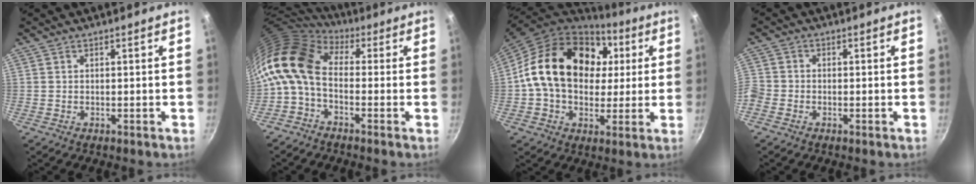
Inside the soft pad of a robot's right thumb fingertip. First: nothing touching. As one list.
[{"total": 13.0, "force": [0.0, 8.1, 10.1], "torque": [-0.197, 0.023, -0.021]}, {"total": 23.0, "force": [4.6, 16.8, 15.1], "torque": [-0.242, 0.015, 0.069]}, {"total": 3.8, "force": [-1.9, 2.9, 1.7], "torque": [-0.048, 0.007, -0.050]}]